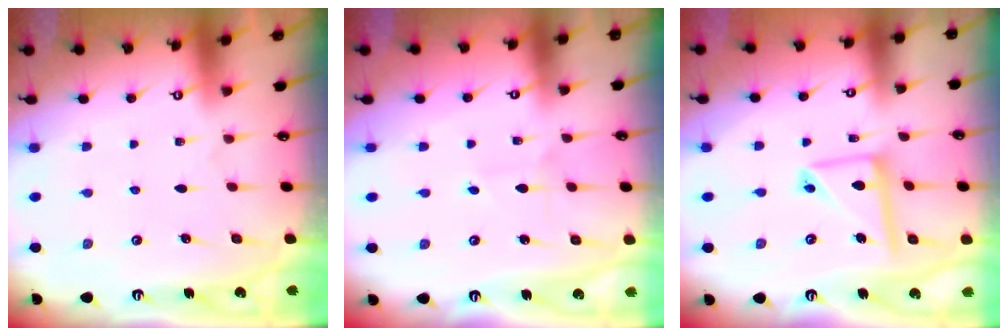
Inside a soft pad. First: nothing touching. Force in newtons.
{"total": 2.7, "press": 2.7, "slide": 0.3}
{"total": 11.3, "press": 11.2, "slide": 1.2}